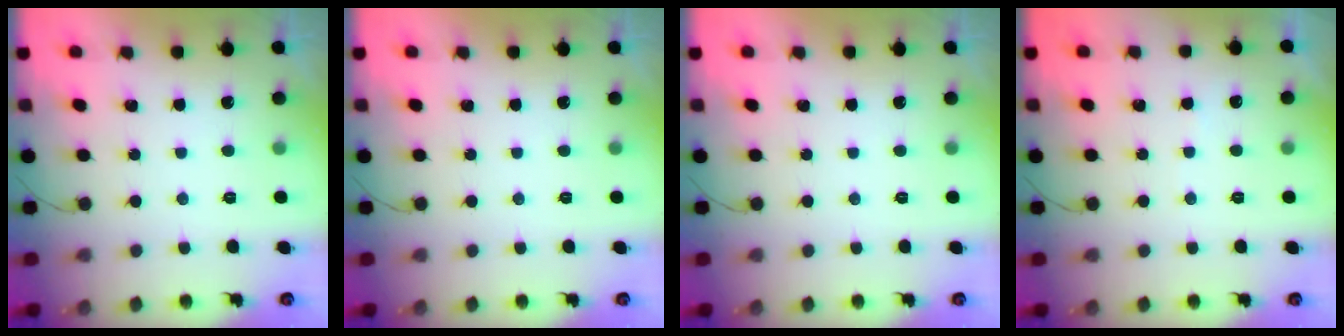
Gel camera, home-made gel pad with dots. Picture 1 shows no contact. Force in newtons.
{"total": 0.0}
{"total": 0.0}
{"total": 3.1, "press": 3.0, "slide": 0.5}